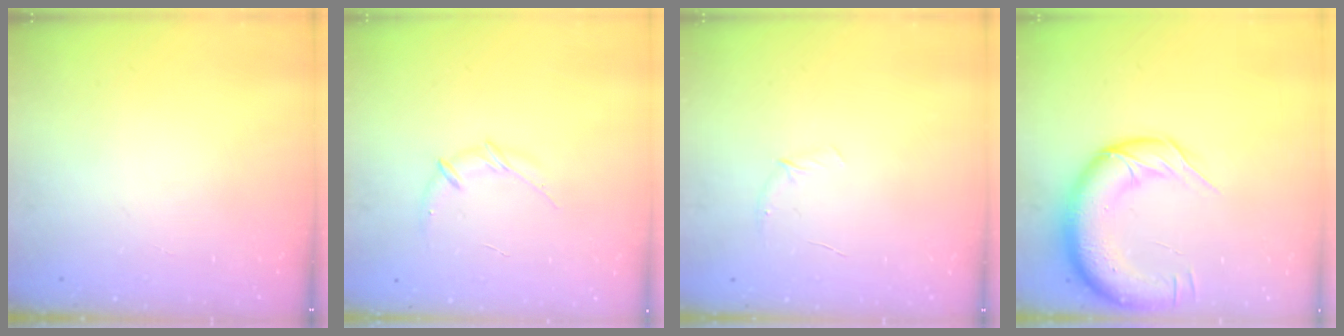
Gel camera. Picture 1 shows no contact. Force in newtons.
{"total": 6.5, "press": 6.4, "slide": 1.4}
{"total": 3.8, "press": 3.6, "slide": 1.2}
{"total": 15.9, "press": 15.5, "slide": 3.7}